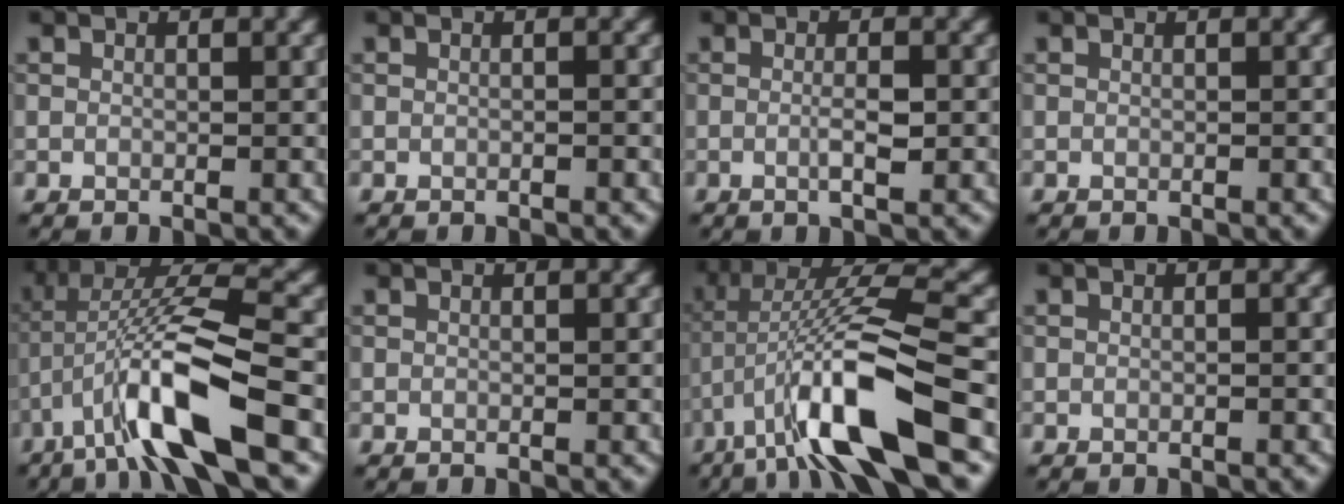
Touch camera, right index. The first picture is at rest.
{"total": 0.0}
{"total": 2.2, "force": [-0.2, 0.3, 2.2], "torque": [-0.039, -0.002, -0.007]}
{"total": 0.0}
{"total": 9.6, "force": [-4.2, 2.0, 8.4], "torque": [-0.165, 0.015, -0.080]}
{"total": 0.0}
{"total": 10.5, "force": [-4.3, 2.1, 9.4], "torque": [-0.181, 0.017, -0.080]}
{"total": 0.0}